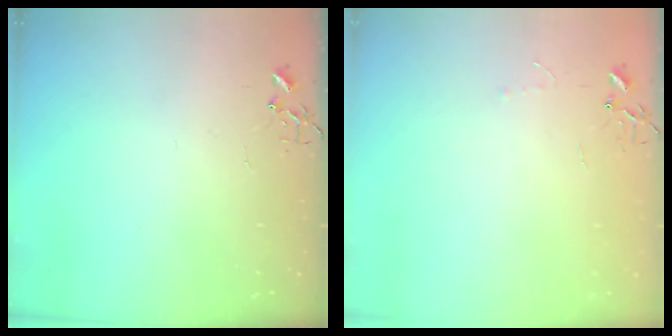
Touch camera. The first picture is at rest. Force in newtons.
{"total": 3.4, "press": 3.4, "slide": 0.5}